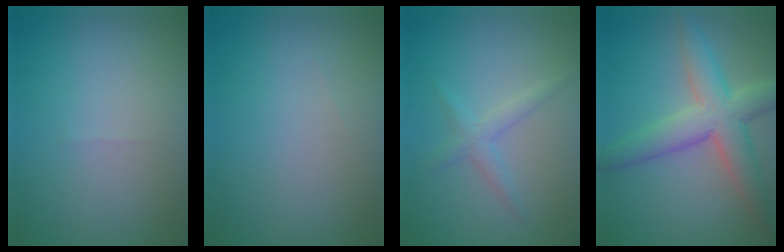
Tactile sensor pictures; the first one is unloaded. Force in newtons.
{"total": 0.0}
{"total": 1.7, "press": 1.7, "slide": 0.1}
{"total": 6.1, "press": 6.1, "slide": 0.1}